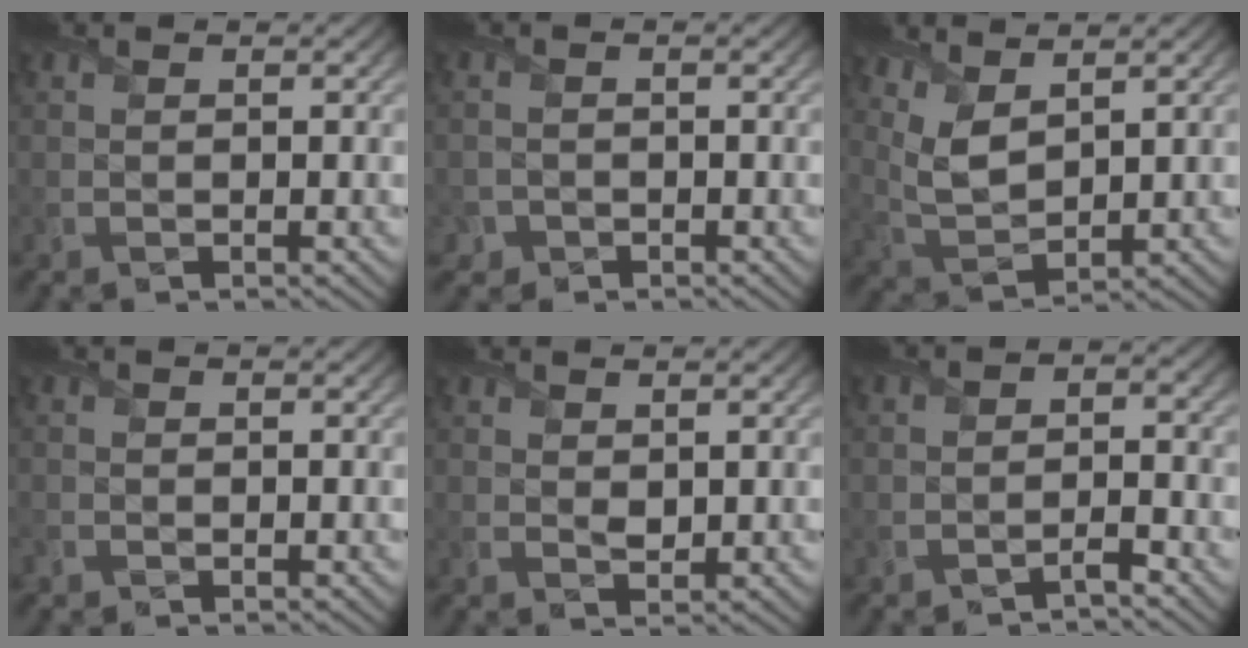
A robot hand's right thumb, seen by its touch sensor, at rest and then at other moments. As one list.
[{"total": 1.7, "force": [-1.0, 1.4, 0.2], "torque": [0.002, -0.004, -0.023]}, {"total": 5.9, "force": [3.8, 2.5, 3.8], "torque": [-0.100, 0.001, 0.084]}, {"total": 0.8, "force": [-0.5, 0.6, 0.1], "torque": [-0.003, -0.006, -0.009]}, {"total": 1.4, "force": [0.5, 0.9, 0.9], "torque": [-0.018, -0.005, 0.013]}, {"total": 2.5, "force": [-1.9, 0.7, 1.5], "torque": [-0.024, 0.005, -0.037]}]